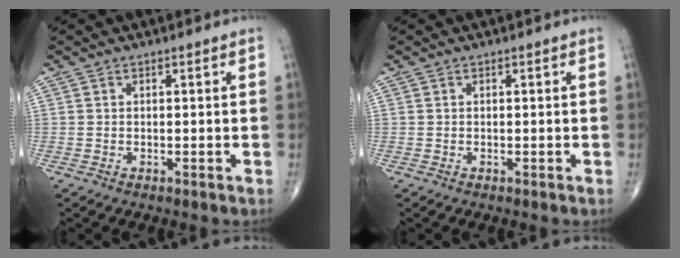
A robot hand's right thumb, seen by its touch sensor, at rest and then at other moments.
{"total": 0.0}